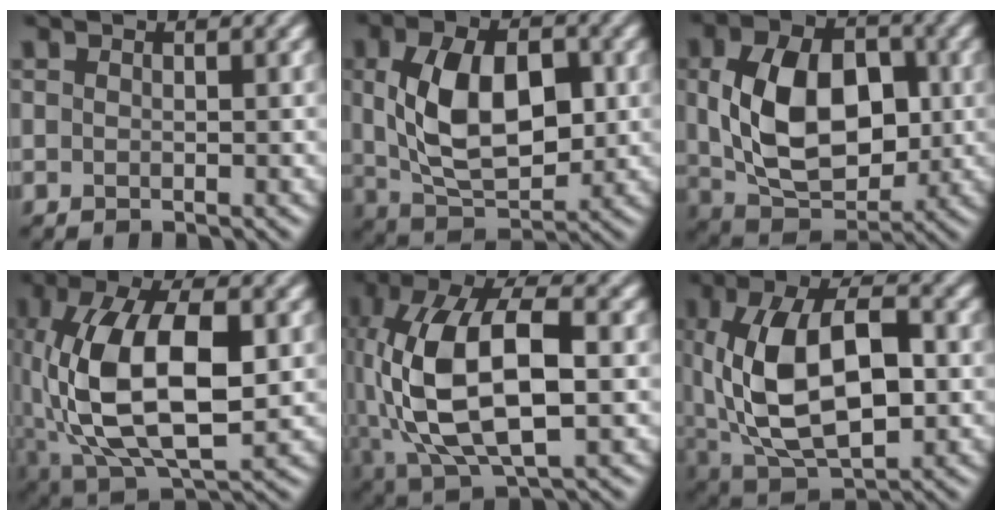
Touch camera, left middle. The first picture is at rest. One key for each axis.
{"total": 9.0, "fx": 0.8, "fy": 5.0, "fz": 7.4, "tx": -0.136, "ty": 0.002, "tz": 0.014}
{"total": 9.9, "fx": 0.6, "fy": 6.4, "fz": 7.6, "tx": -0.143, "ty": -0.002, "tz": 0.011}
{"total": 12.1, "fx": 0.0, "fy": 6.2, "fz": 10.4, "tx": -0.210, "ty": 0.000, "tz": 0.006}
{"total": 11.9, "fx": -0.2, "fy": 5.9, "fz": 10.3, "tx": -0.208, "ty": 0.008, "tz": -0.002}
{"total": 11.3, "fx": 0.7, "fy": 6.0, "fz": 9.6, "tx": -0.177, "ty": 0.001, "tz": 0.017}